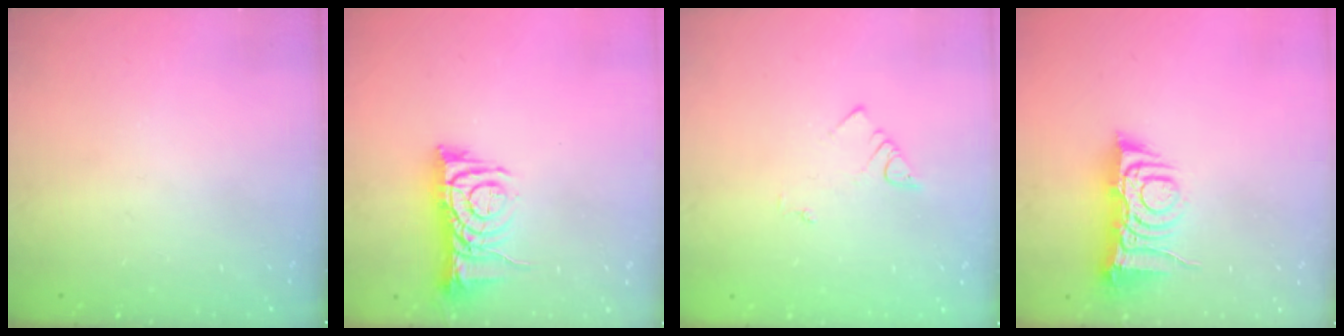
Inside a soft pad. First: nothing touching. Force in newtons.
{"total": 7.9, "press": 7.9, "slide": 1.0}
{"total": 2.1, "press": 2.1, "slide": 0.4}
{"total": 8.9, "press": 8.9, "slide": 1.1}